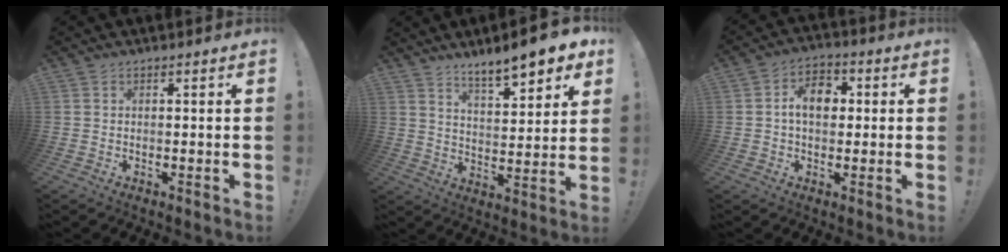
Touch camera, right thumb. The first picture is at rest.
{"total": 9.5, "force": [7.8, 1.1, 5.3], "torque": [-0.083, -0.062, 0.131]}
{"total": 8.7, "force": [1.2, 5.9, 6.3], "torque": [-0.092, 0.010, 0.020]}